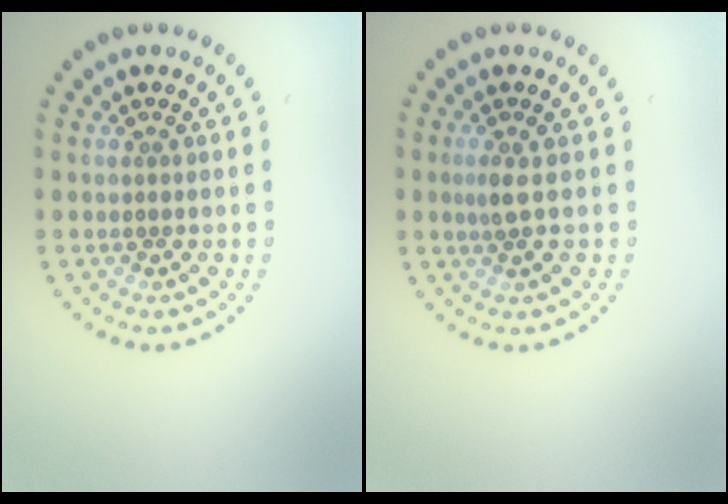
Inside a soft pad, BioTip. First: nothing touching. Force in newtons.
{"total": 1.3, "press": 1.0, "slide": 0.9}